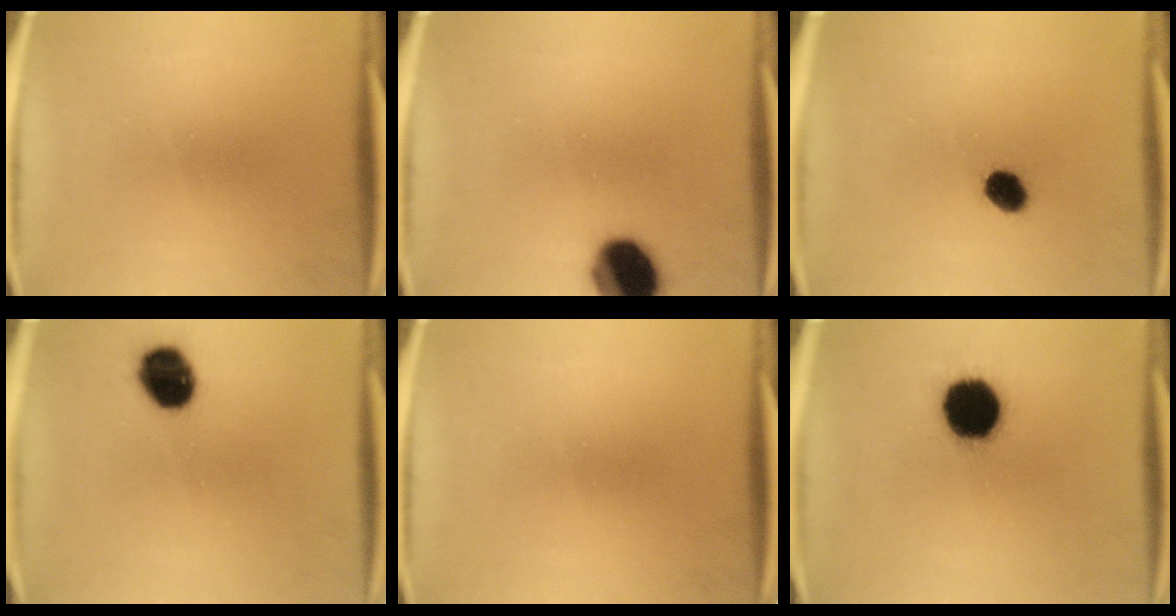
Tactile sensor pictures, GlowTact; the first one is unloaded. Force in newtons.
{"total": 12.5}
{"total": 4.7}
{"total": 10.8}
{"total": 0.0}
{"total": 16.3}